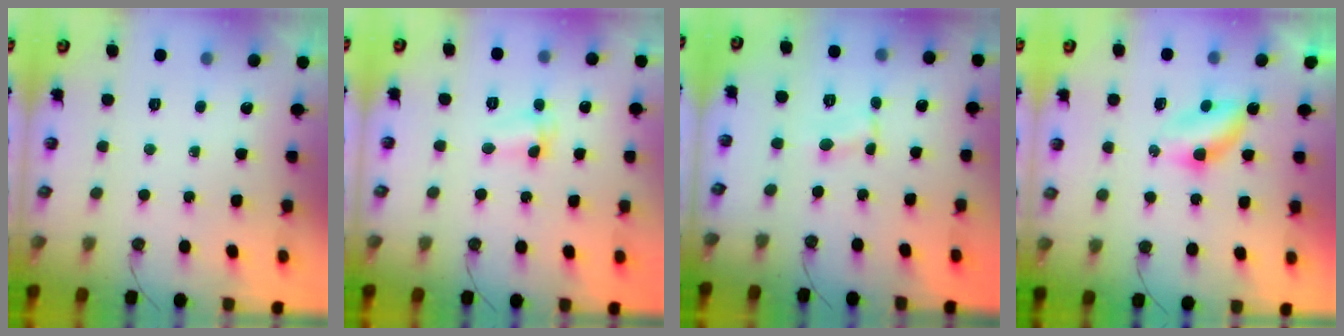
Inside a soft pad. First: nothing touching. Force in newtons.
{"total": 2.9, "press": 2.9, "slide": 0.5}
{"total": 0.8, "press": 0.8, "slide": 0.1}
{"total": 4.6, "press": 4.6, "slide": 0.5}